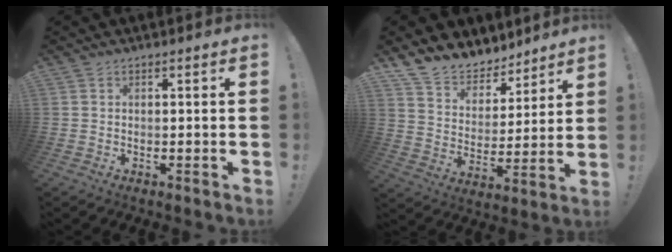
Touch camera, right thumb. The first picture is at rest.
{"total": 11.6, "force": [10.0, 5.6, 1.7], "torque": [-0.045, -0.083, 0.190]}